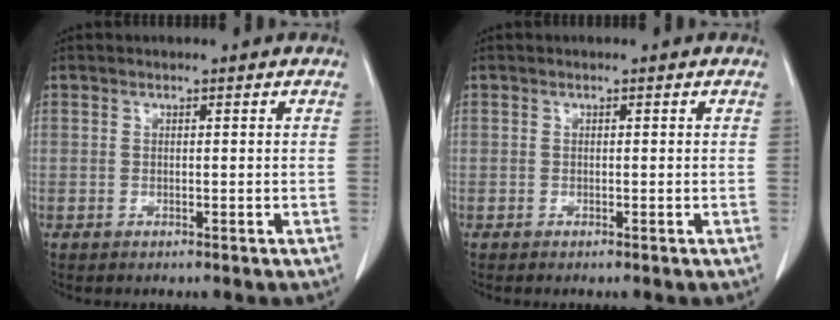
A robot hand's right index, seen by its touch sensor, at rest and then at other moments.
{"total": 0.0}